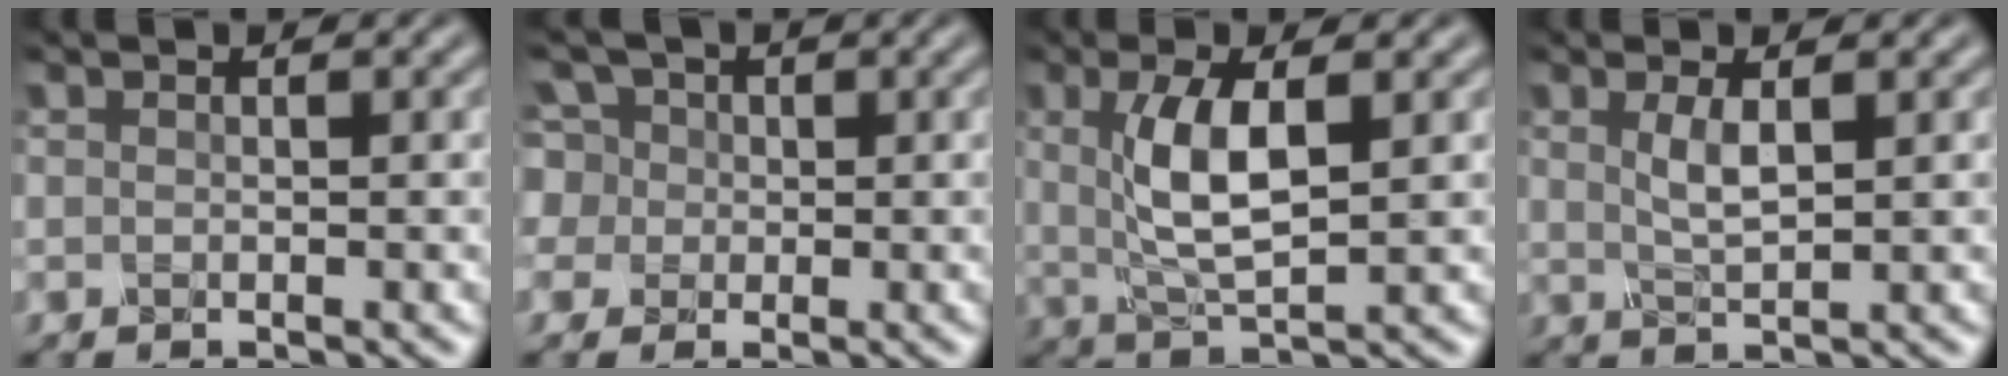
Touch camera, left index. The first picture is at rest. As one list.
[{"total": 6.8, "force": [2.0, 5.9, 2.6], "torque": [-0.060, 0.037, 0.008]}, {"total": 5.6, "force": [1.1, 1.9, 5.2], "torque": [-0.106, 0.001, 0.023]}, {"total": 2.4, "force": [0.8, 0.7, 2.1], "torque": [-0.044, -0.002, 0.019]}]